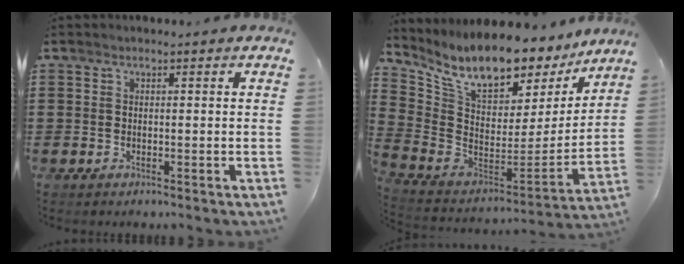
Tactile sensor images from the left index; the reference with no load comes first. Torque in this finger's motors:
{"motor_torque": [2.14, 0.00, 1.05, 0.21]}